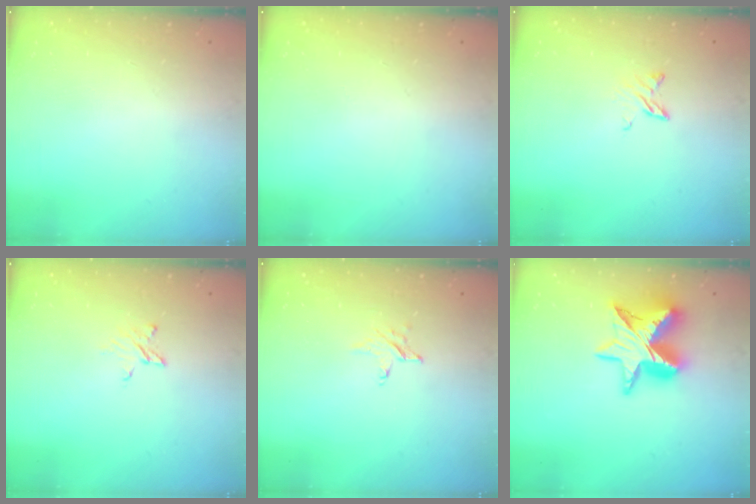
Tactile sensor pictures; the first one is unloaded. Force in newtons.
{"total": 0.0}
{"total": 3.8, "press": 3.8, "slide": 0.3}
{"total": 3.5, "press": 3.5, "slide": 0.3}
{"total": 2.4, "press": 2.4, "slide": 0.1}
{"total": 15.2, "press": 15.2, "slide": 1.4}